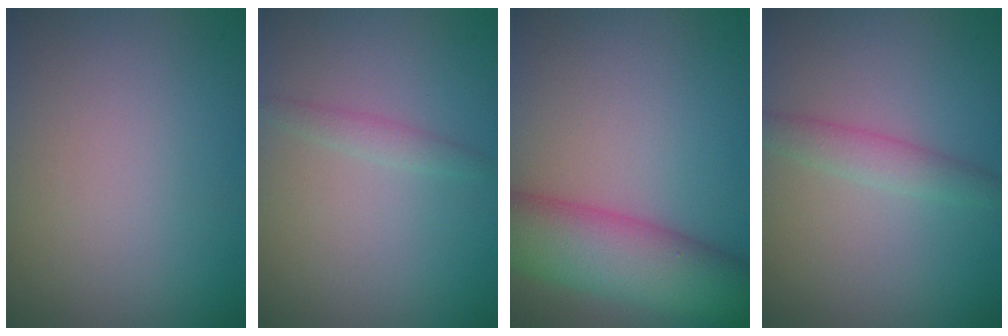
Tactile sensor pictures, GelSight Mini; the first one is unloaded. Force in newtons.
{"total": 1.2, "press": 1.2, "slide": 0.0}
{"total": 8.6, "press": 8.6, "slide": 0.3}
{"total": 2.0, "press": 2.0, "slide": 0.1}